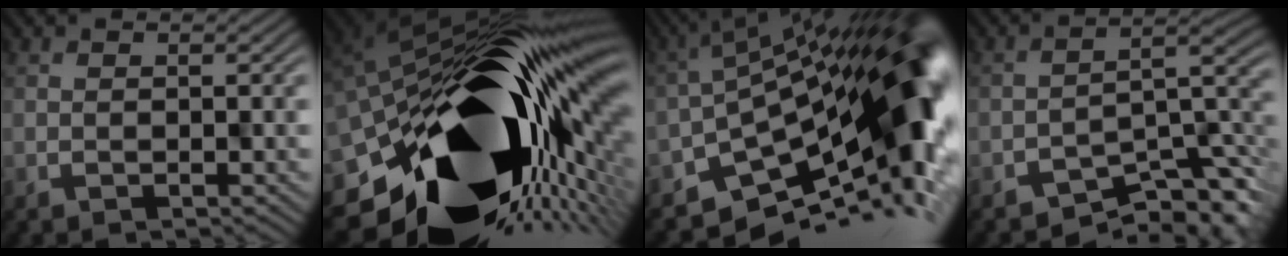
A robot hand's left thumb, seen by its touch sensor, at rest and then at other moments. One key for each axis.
{"total": 21.4, "fx": -4.3, "fy": 12.4, "fz": 17.0, "tx": -0.320, "ty": -0.085, "tz": -0.055}
{"total": 16.3, "fx": -6.1, "fy": 7.5, "fz": 13.2, "tx": -0.173, "ty": -0.024, "tz": -0.100}
{"total": 7.9, "fx": -6.1, "fy": 1.9, "fz": 4.5, "tx": -0.053, "ty": -0.009, "tz": -0.100}